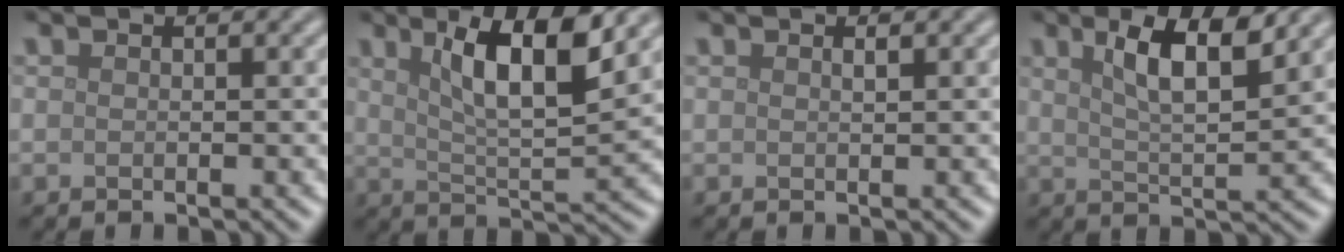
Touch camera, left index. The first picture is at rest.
{"total": 7.6, "force": [3.4, 1.8, 6.6], "torque": [-0.107, -0.001, 0.058]}
{"total": 0.5, "force": [0.3, 0.1, 0.4], "torque": [-0.007, 0.000, 0.006]}
{"total": 5.7, "force": [2.8, 1.5, 4.8], "torque": [-0.080, 0.001, 0.045]}